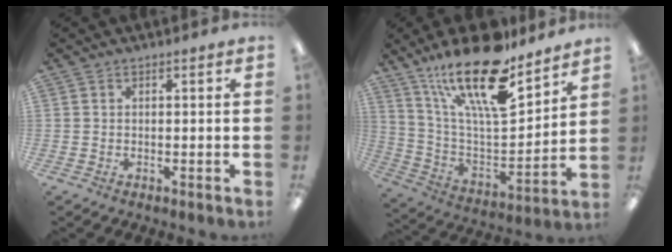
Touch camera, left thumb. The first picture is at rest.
{"total": 23.9, "force": [16.8, 7.6, 15.3], "torque": [-0.280, -0.103, 0.285]}